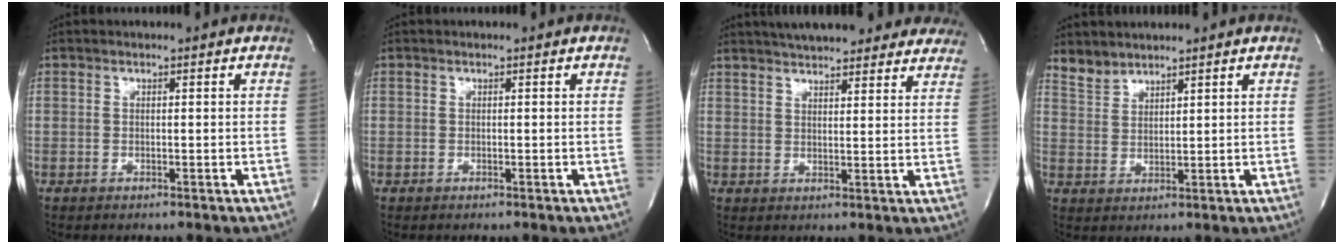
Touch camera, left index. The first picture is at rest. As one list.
[{"total": 0.0}, {"total": 23.2, "force": [20.7, 5.6, 8.8], "torque": [-0.140, 0.001, 0.255]}, {"total": 3.6, "force": [3.4, 1.1, 0.0], "torque": [-0.001, 0.012, 0.072]}]